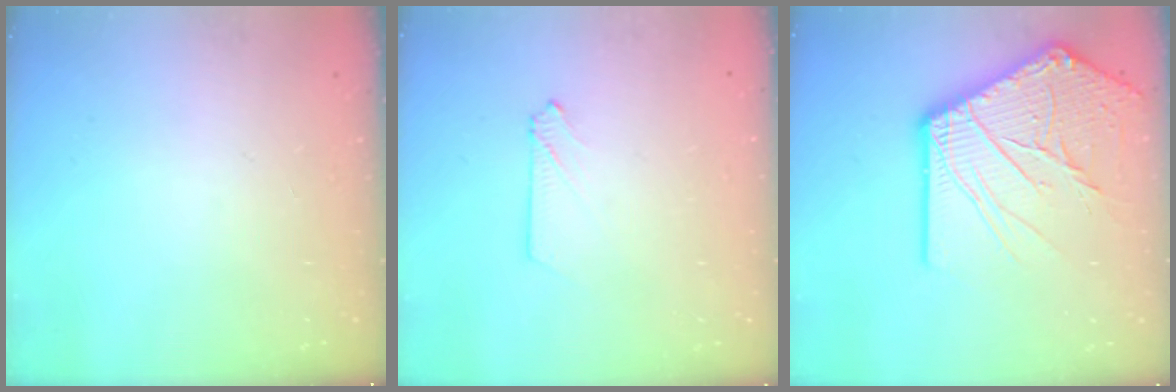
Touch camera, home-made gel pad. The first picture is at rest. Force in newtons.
{"total": 2.6, "press": 2.6, "slide": 0.3}
{"total": 21.3, "press": 21.1, "slide": 2.7}